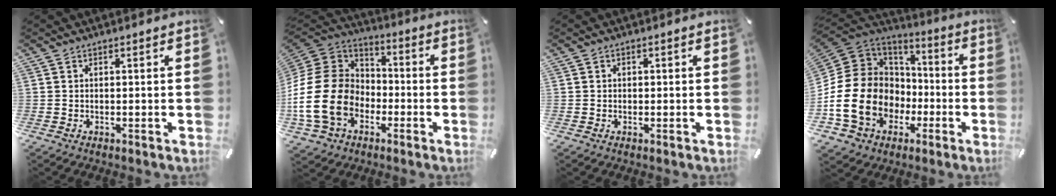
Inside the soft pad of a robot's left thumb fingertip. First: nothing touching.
{"total": 21.7, "force": [-5.8, 17.2, 12.0], "torque": [-0.263, 0.034, -0.093]}
{"total": 0.7, "force": [-0.1, 0.6, 0.1], "torque": [-0.002, 0.005, -0.004]}
{"total": 19.7, "force": [-5.3, 16.1, 10.1], "torque": [-0.246, 0.014, -0.078]}